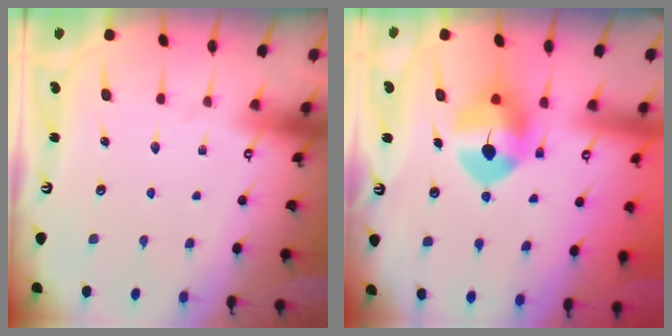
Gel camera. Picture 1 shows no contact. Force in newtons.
{"total": 9.4, "press": 9.2, "slide": 1.5}